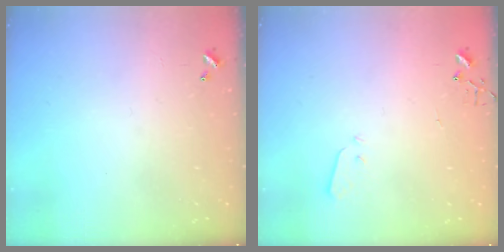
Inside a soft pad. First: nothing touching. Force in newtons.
{"total": 2.2, "press": 2.1, "slide": 0.3}